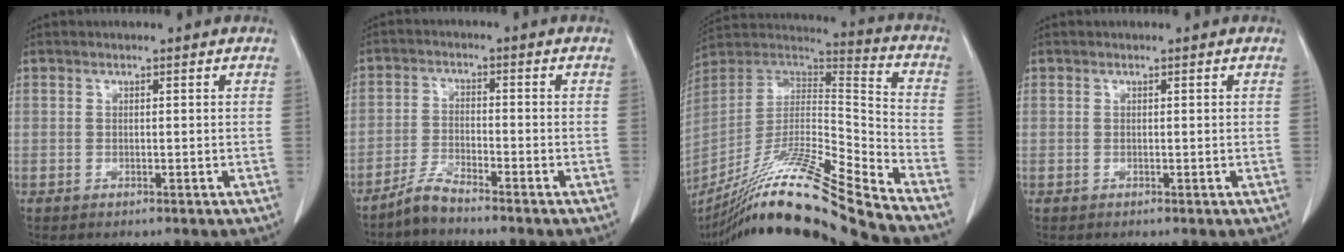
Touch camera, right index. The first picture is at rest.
{"total": 3.6, "force": [-3.4, 0.2, 1.2], "torque": [-0.026, -0.010, -0.068]}
{"total": 23.8, "force": [-19.4, -1.5, 13.6], "torque": [-0.247, -0.016, -0.350]}
{"total": 0.0}